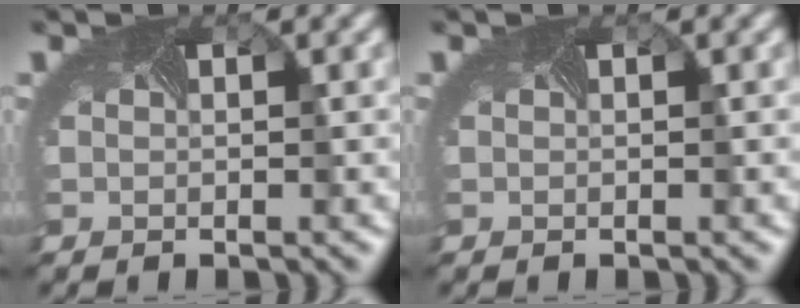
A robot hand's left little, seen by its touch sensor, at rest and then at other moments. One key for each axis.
{"total": 0.0}